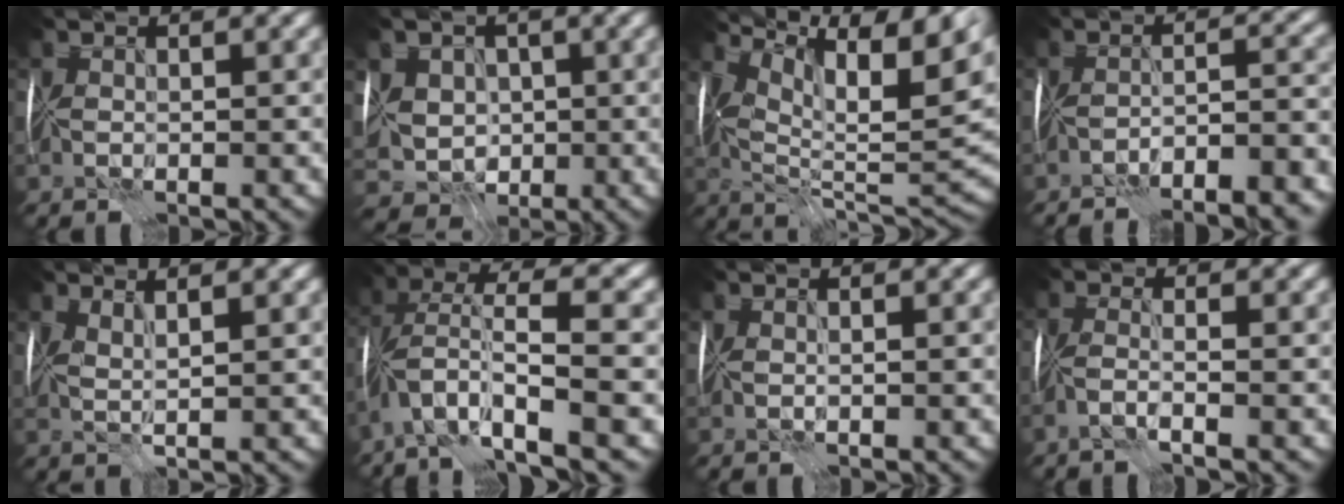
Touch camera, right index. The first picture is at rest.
{"total": 4.6, "force": [-0.1, 4.0, 2.3], "torque": [-0.029, 0.008, -0.016]}
{"total": 13.0, "force": [5.9, 4.3, 10.8], "torque": [-0.180, 0.008, 0.114]}
{"total": 7.5, "force": [-6.5, 0.5, 3.7], "torque": [-0.043, 0.007, -0.079]}
{"total": 1.5, "force": [0.7, -0.7, 1.1], "torque": [-0.025, -0.003, 0.018]}
{"total": 9.1, "force": [-4.2, 1.8, 7.9], "torque": [-0.146, 0.022, -0.086]}
{"total": 0.7, "force": [0.2, -0.7, 0.2], "torque": [-0.006, -0.004, 0.006]}
{"total": 2.3, "force": [-1.8, -0.8, 1.2], "torque": [-0.026, -0.003, -0.042]}